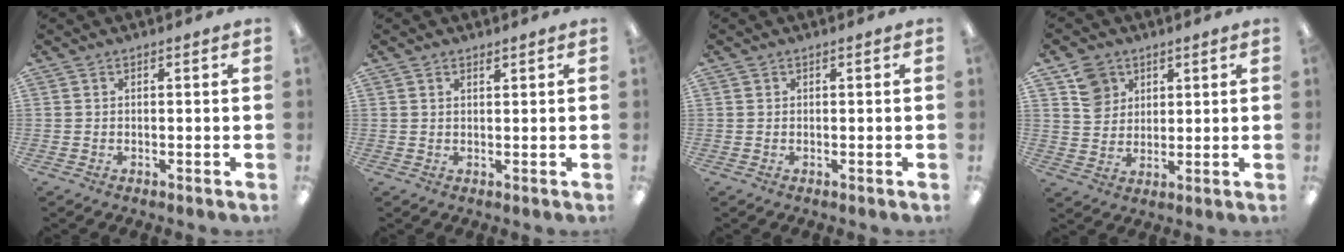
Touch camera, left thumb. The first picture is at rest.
{"total": 1.0, "force": [0.9, 0.3, 0.2], "torque": [0.003, -0.003, 0.015]}
{"total": 0.0}
{"total": 7.1, "force": [3.9, 5.8, 1.5], "torque": [-0.022, -0.006, 0.071]}